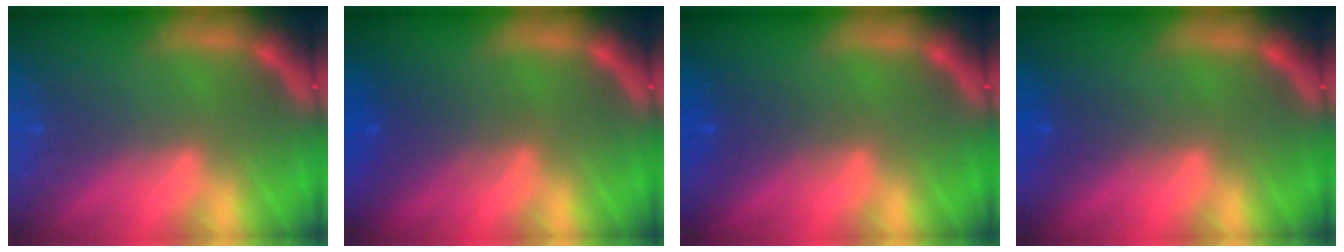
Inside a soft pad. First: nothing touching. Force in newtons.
{"total": 3.0}
{"total": 1.9}
{"total": 1.5}